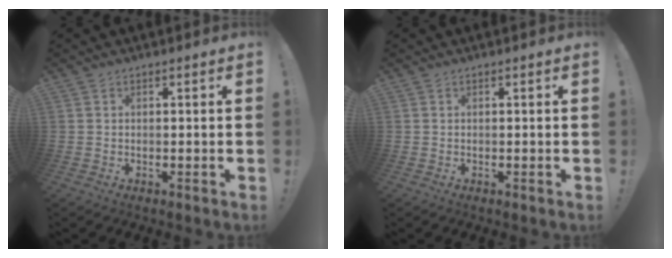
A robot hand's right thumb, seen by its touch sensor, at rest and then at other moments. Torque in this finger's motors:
{"motor_torque": [-0.18, 0.09, -0.06, 0.17, -0.12]}